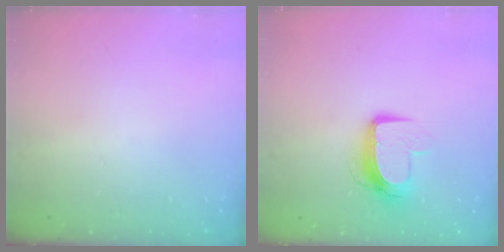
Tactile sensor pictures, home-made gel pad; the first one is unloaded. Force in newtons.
{"total": 10.2, "press": 10.2, "slide": 0.6}